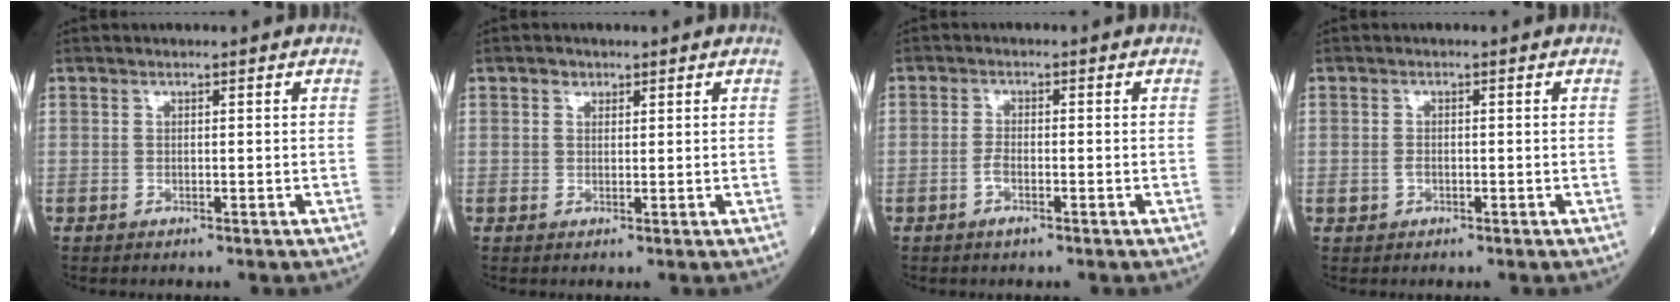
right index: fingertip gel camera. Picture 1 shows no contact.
{"total": 0.9, "force": [0.7, 0.5, 0.3], "torque": [-0.002, -0.004, 0.008]}
{"total": 2.1, "force": [-1.1, 0.5, 1.7], "torque": [-0.036, 0.000, -0.021]}
{"total": 1.2, "force": [-0.4, 0.9, 0.8], "torque": [-0.015, 0.001, -0.003]}